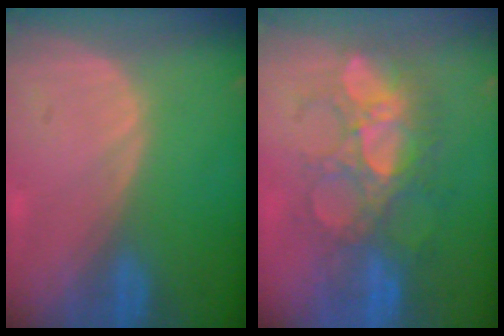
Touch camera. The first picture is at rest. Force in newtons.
{"total": 8.8, "press": 8.6, "slide": 1.5}